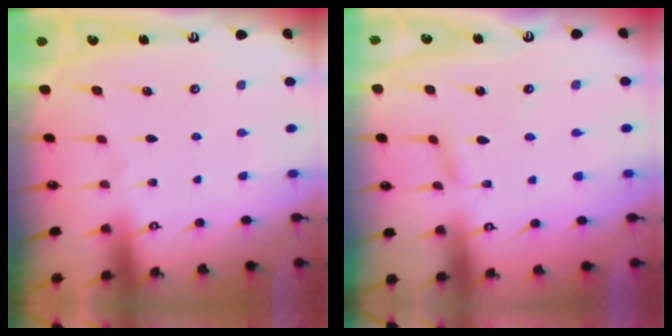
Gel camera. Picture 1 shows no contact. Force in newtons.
{"total": 2.3, "press": 2.3, "slide": 0.2}